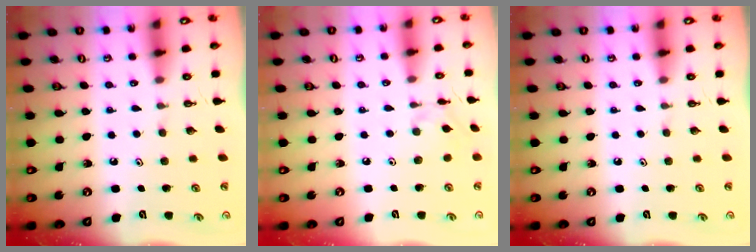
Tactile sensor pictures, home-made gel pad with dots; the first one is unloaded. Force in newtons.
{"total": 1.6, "press": 1.6, "slide": 0.2}
{"total": 0.0}